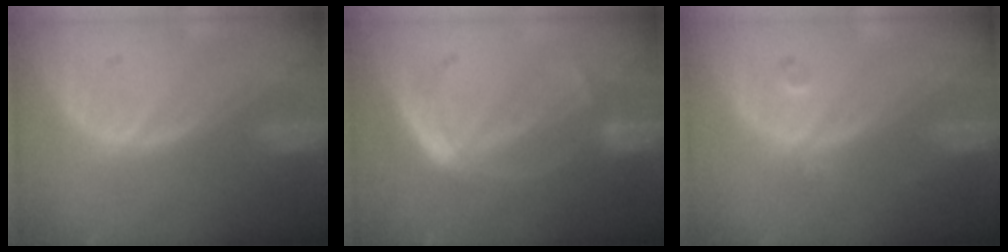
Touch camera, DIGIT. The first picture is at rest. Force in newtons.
{"total": 5.7, "press": 5.2, "slide": 2.5}
{"total": 1.5, "press": 1.2, "slide": 0.8}